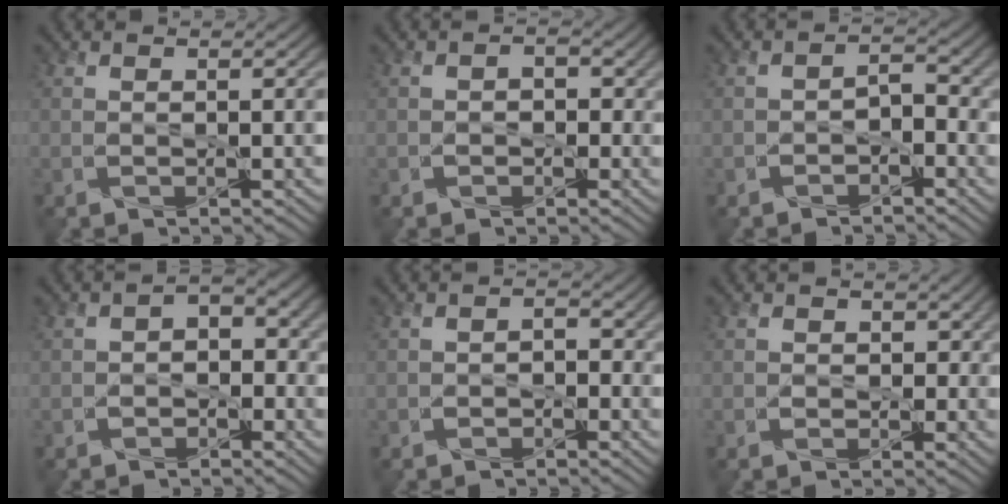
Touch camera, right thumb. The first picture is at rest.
{"total": 2.9, "force": [-0.8, 2.5, 1.2], "torque": [-0.012, 0.006, -0.013]}
{"total": 2.4, "force": [-1.7, 1.3, 0.9], "torque": [-0.015, 0.003, -0.027]}
{"total": 3.1, "force": [-1.1, 2.5, 1.6], "torque": [-0.011, 0.001, -0.017]}
{"total": 1.9, "force": [-1.0, 1.5, 0.7], "torque": [-0.007, 0.000, -0.014]}
{"total": 3.5, "force": [0.1, 3.0, 1.7], "torque": [-0.035, 0.002, 0.003]}